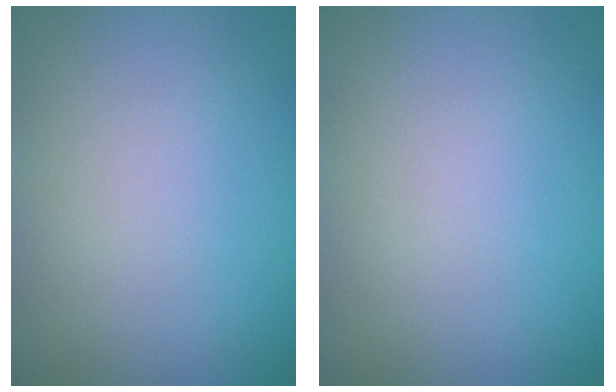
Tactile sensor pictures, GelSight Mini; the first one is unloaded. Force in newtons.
{"total": 0.0}